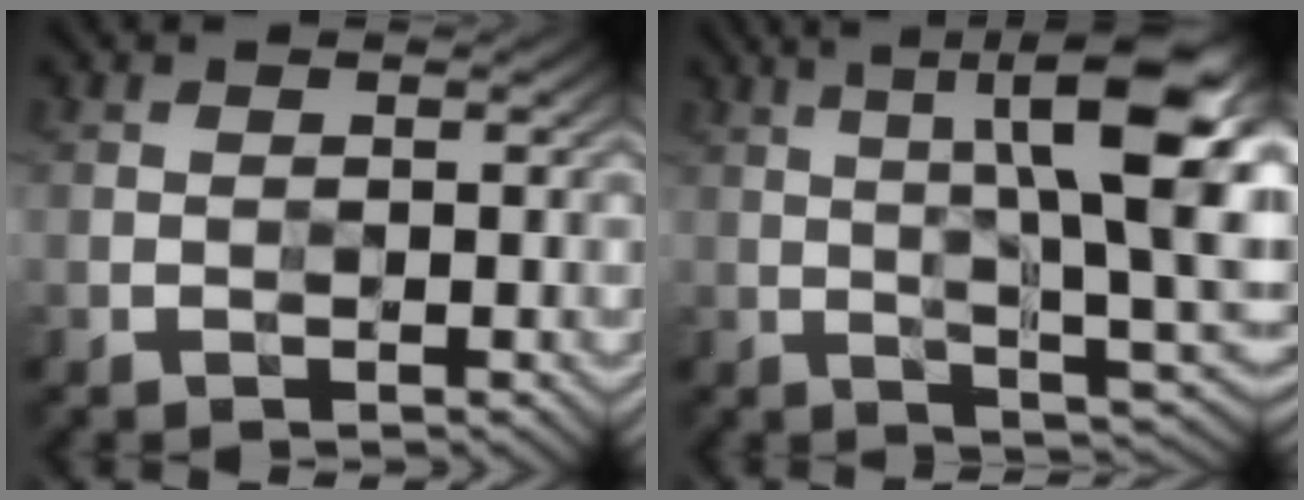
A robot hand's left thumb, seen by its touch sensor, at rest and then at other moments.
{"total": 15.0, "force": [4.1, 3.9, 13.9], "torque": [-0.195, 0.019, 0.067]}